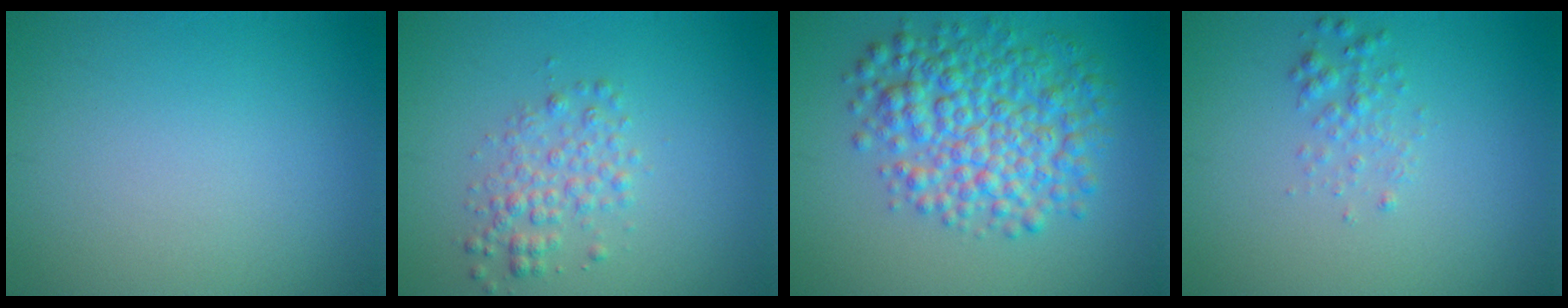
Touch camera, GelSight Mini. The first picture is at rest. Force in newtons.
{"total": 2.5, "press": 2.5, "slide": 0.1}
{"total": 7.0, "press": 7.0, "slide": 0.0}
{"total": 1.4, "press": 1.4, "slide": 0.0}